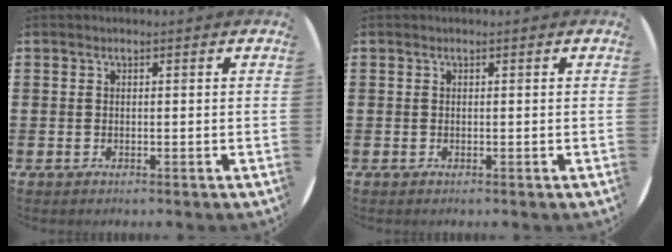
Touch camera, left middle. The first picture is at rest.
{"total": 0.0}